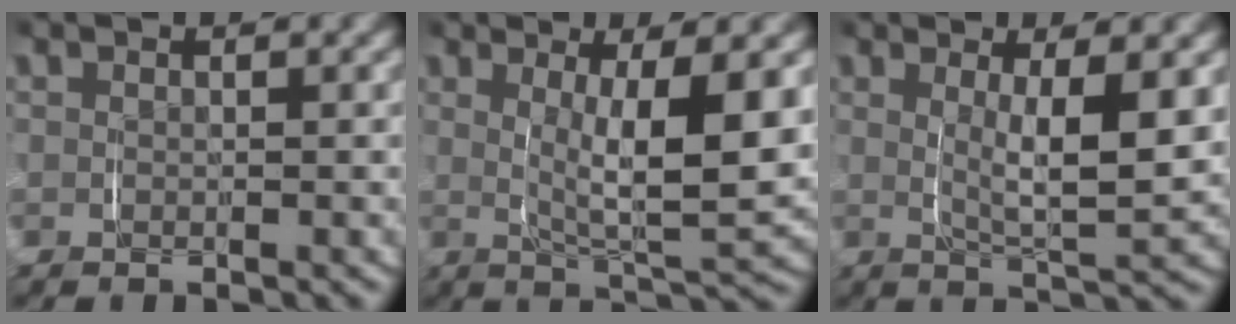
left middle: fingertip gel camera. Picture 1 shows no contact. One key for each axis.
{"total": 7.6, "fx": 1.3, "fy": 2.1, "fz": 7.2, "tx": -0.110, "ty": -0.011, "tz": 0.027}
{"total": 5.0, "fx": 1.1, "fy": 1.0, "fz": 4.8, "tx": -0.077, "ty": -0.017, "tz": 0.025}